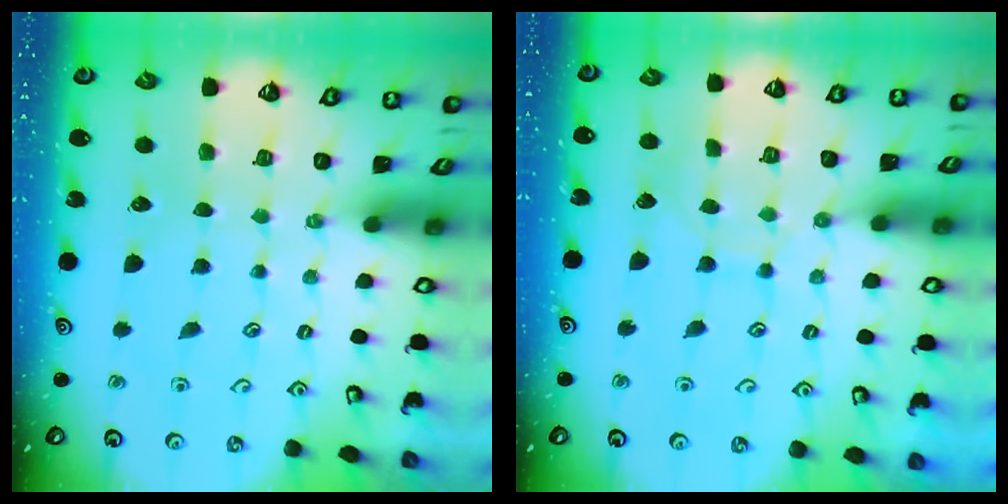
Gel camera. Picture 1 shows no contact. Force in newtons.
{"total": 6.9, "press": 6.9, "slide": 0.6}